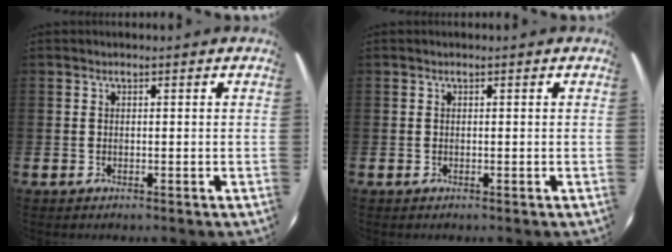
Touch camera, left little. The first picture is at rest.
{"total": 0.0}